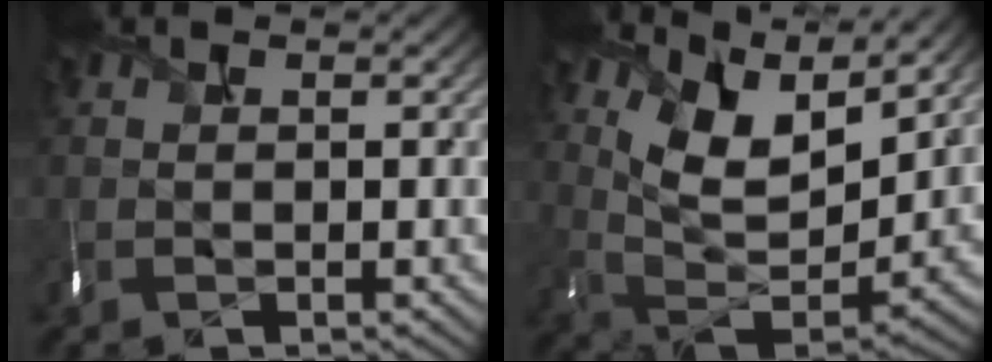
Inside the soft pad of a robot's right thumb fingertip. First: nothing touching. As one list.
[{"total": 12.5, "force": [8.4, 5.1, 7.8], "torque": [-0.183, -0.001, 0.136]}]